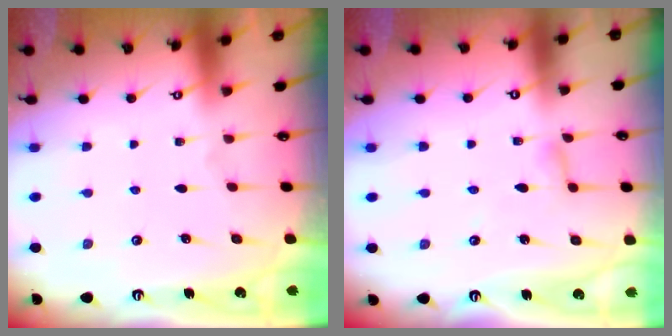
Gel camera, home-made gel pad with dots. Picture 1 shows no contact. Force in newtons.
{"total": 2.7, "press": 2.6, "slide": 0.2}